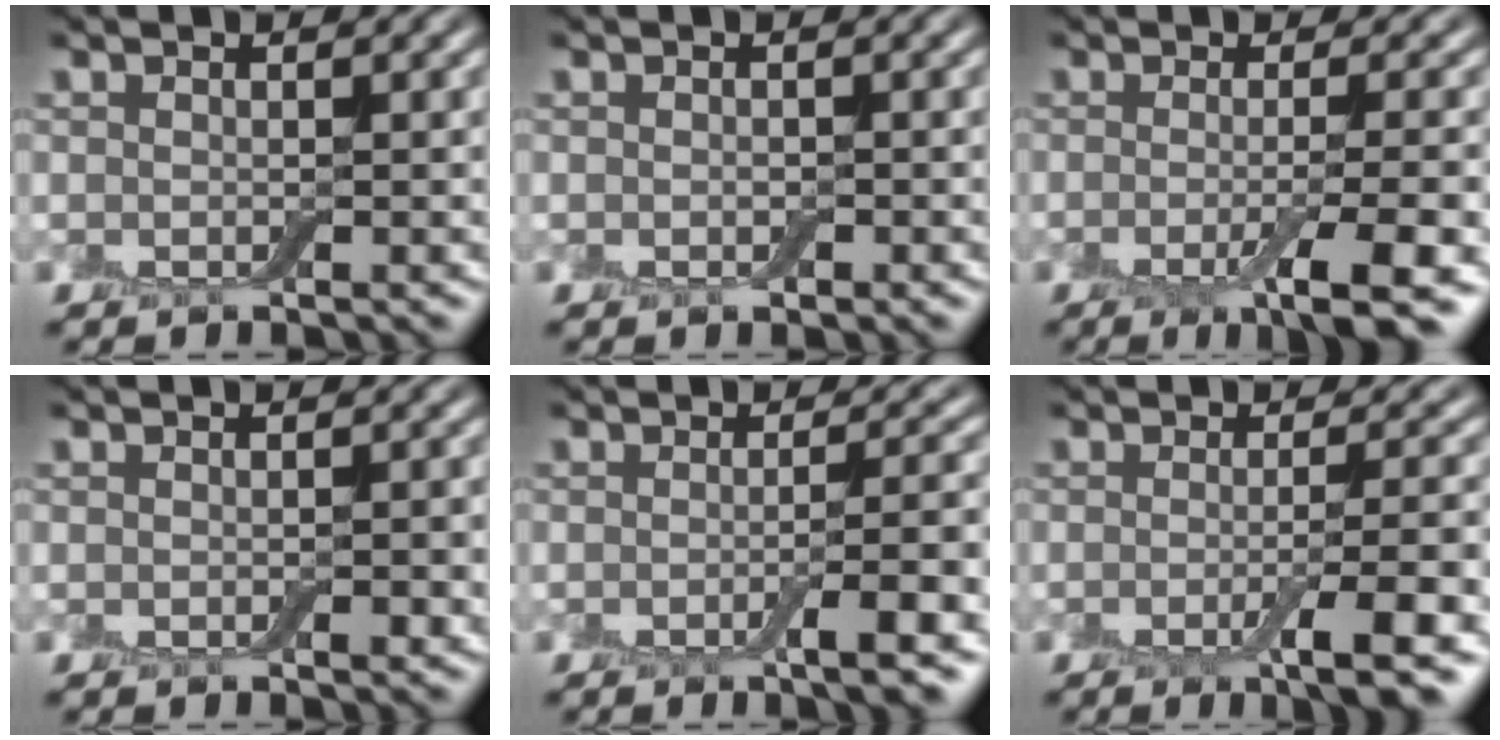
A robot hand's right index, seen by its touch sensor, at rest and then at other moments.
{"total": 0.7, "force": [-0.2, 0.5, 0.5], "torque": [-0.008, -0.001, -0.002]}
{"total": 6.6, "force": [-2.6, 1.3, 6.0], "torque": [-0.083, -0.008, -0.044]}
{"total": 1.2, "force": [-0.3, 0.3, 1.1], "torque": [-0.015, 0.000, -0.001]}
{"total": 5.0, "force": [-1.4, 0.9, 4.7], "torque": [-0.064, 0.003, -0.024]}
{"total": 6.0, "force": [-2.0, 1.1, 5.6], "torque": [-0.080, -0.003, -0.034]}